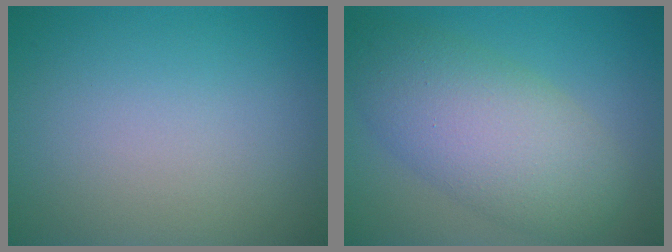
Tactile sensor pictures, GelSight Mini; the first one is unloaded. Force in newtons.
{"total": 7.5, "press": 7.5, "slide": 0.3}